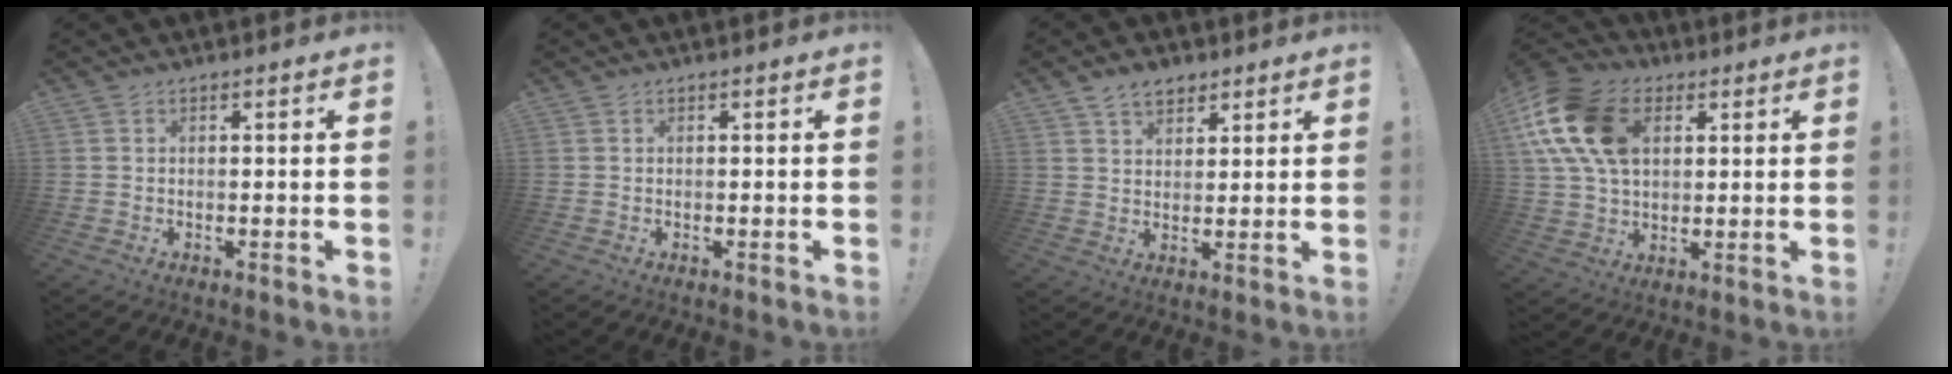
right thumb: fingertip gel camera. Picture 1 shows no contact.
{"total": 0.0}
{"total": 6.2, "force": [4.2, 3.8, 2.6], "torque": [-0.036, -0.016, 0.077]}
{"total": 19.3, "force": [6.5, 13.4, 12.3], "torque": [-0.218, -0.016, 0.124]}